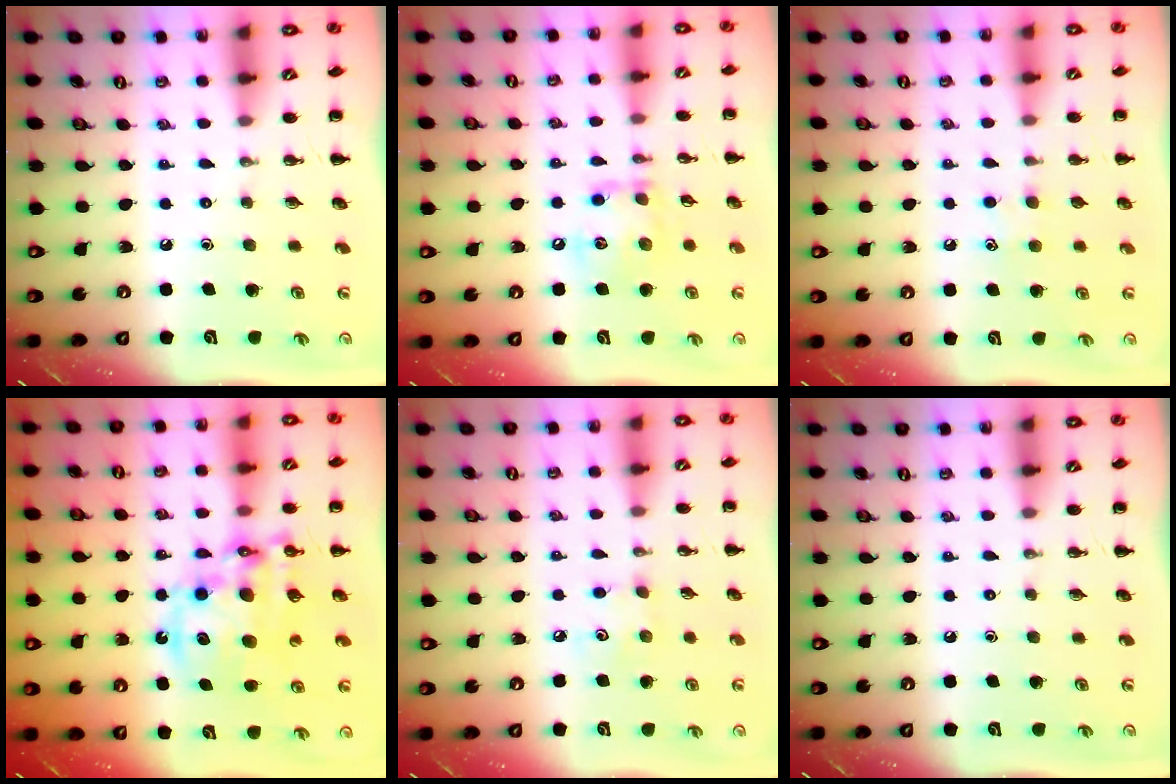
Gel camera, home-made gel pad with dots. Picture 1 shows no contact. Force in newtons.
{"total": 11.7, "press": 11.6, "slide": 1.5}
{"total": 5.1, "press": 4.8, "slide": 1.5}
{"total": 15.1, "press": 14.6, "slide": 3.7}
{"total": 3.8, "press": 3.7, "slide": 0.9}
{"total": 0.0}